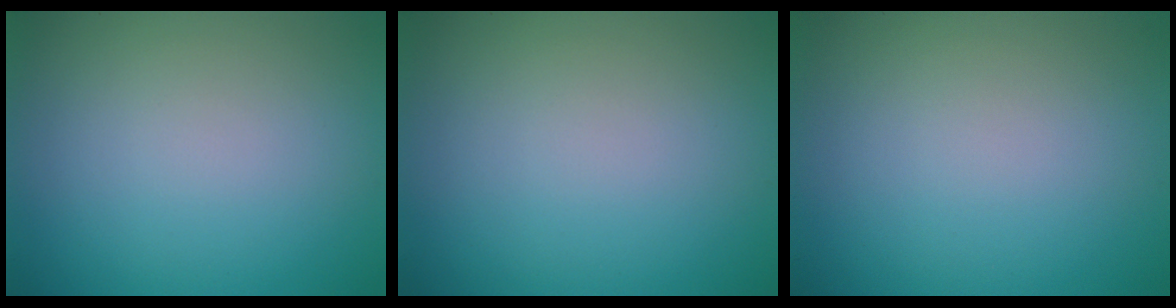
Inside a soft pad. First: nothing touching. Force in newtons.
{"total": 0.0}
{"total": 0.0}